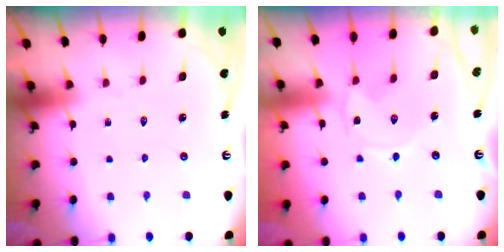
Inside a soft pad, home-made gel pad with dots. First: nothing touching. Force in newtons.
{"total": 0.0}